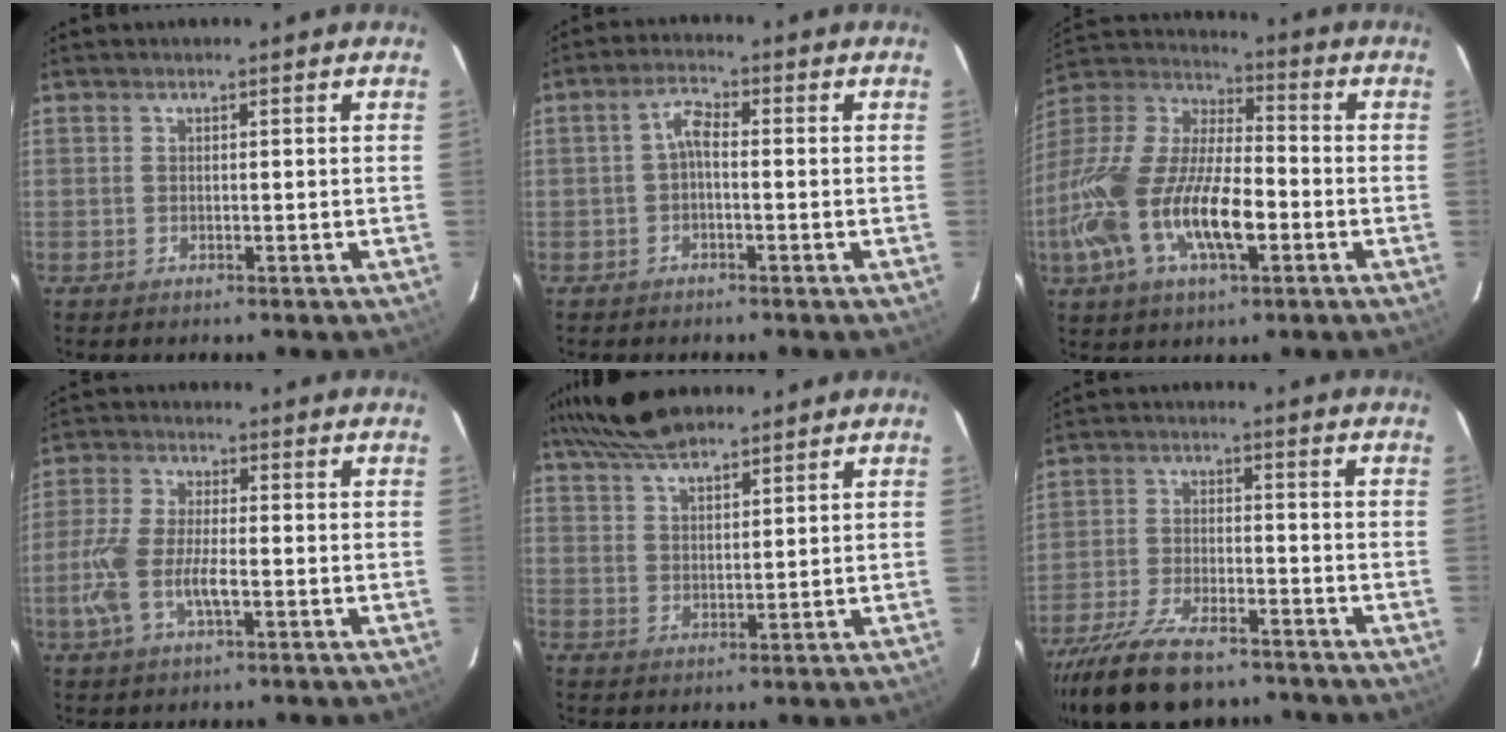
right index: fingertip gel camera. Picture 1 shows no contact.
{"total": 2.7, "force": [-0.7, 0.7, 2.5], "torque": [-0.055, 0.010, -0.016]}
{"total": 23.8, "force": [-7.4, 9.6, 20.4], "torque": [-0.420, -0.026, -0.140]}
{"total": 9.2, "force": [-2.7, 3.2, 8.2], "torque": [-0.182, -0.002, -0.053]}
{"total": 8.6, "force": [7.3, 1.9, 4.1], "torque": [-0.086, 0.023, 0.136]}
{"total": 16.8, "force": [-13.4, 5.6, 8.4], "torque": [-0.184, -0.030, -0.228]}